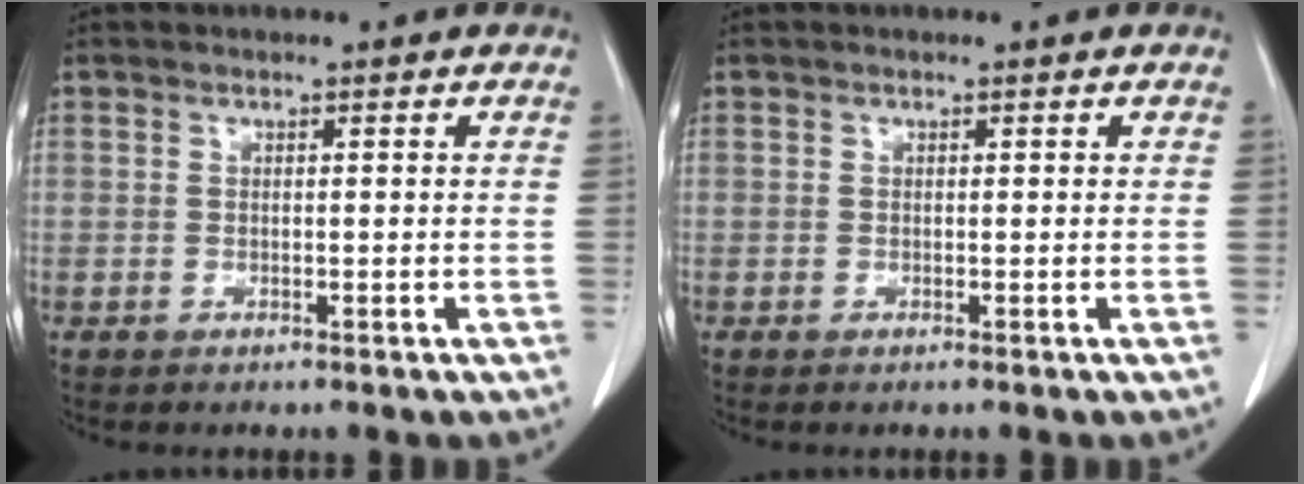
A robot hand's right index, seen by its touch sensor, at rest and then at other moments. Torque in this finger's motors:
{"motor_torque": [-0.02, -0.02, 0.01, 0.02]}